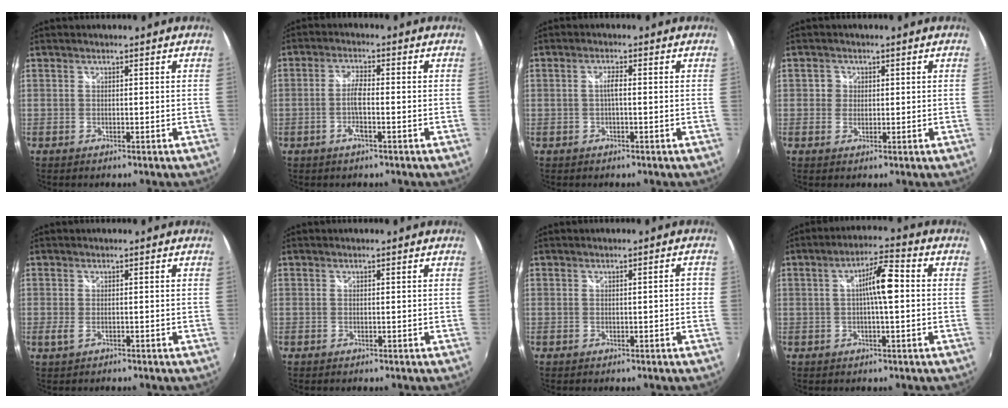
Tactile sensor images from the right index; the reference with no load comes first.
{"total": 3.8, "force": [-1.4, 0.5, 3.5], "torque": [-0.074, 0.001, -0.027]}
{"total": 1.8, "force": [-0.2, 0.2, 1.8], "torque": [-0.034, 0.004, -0.005]}
{"total": 2.2, "force": [0.2, 2.2, 0.1], "torque": [0.001, 0.002, -0.001]}
{"total": 1.6, "force": [-0.7, 0.6, 1.3], "torque": [-0.028, -0.005, -0.011]}
{"total": 0.0}
{"total": 2.0, "force": [-0.1, 0.5, 1.9], "torque": [-0.023, 0.005, -0.001]}
{"total": 7.0, "force": [0.3, 1.0, 6.9], "torque": [-0.115, 0.013, 0.006]}